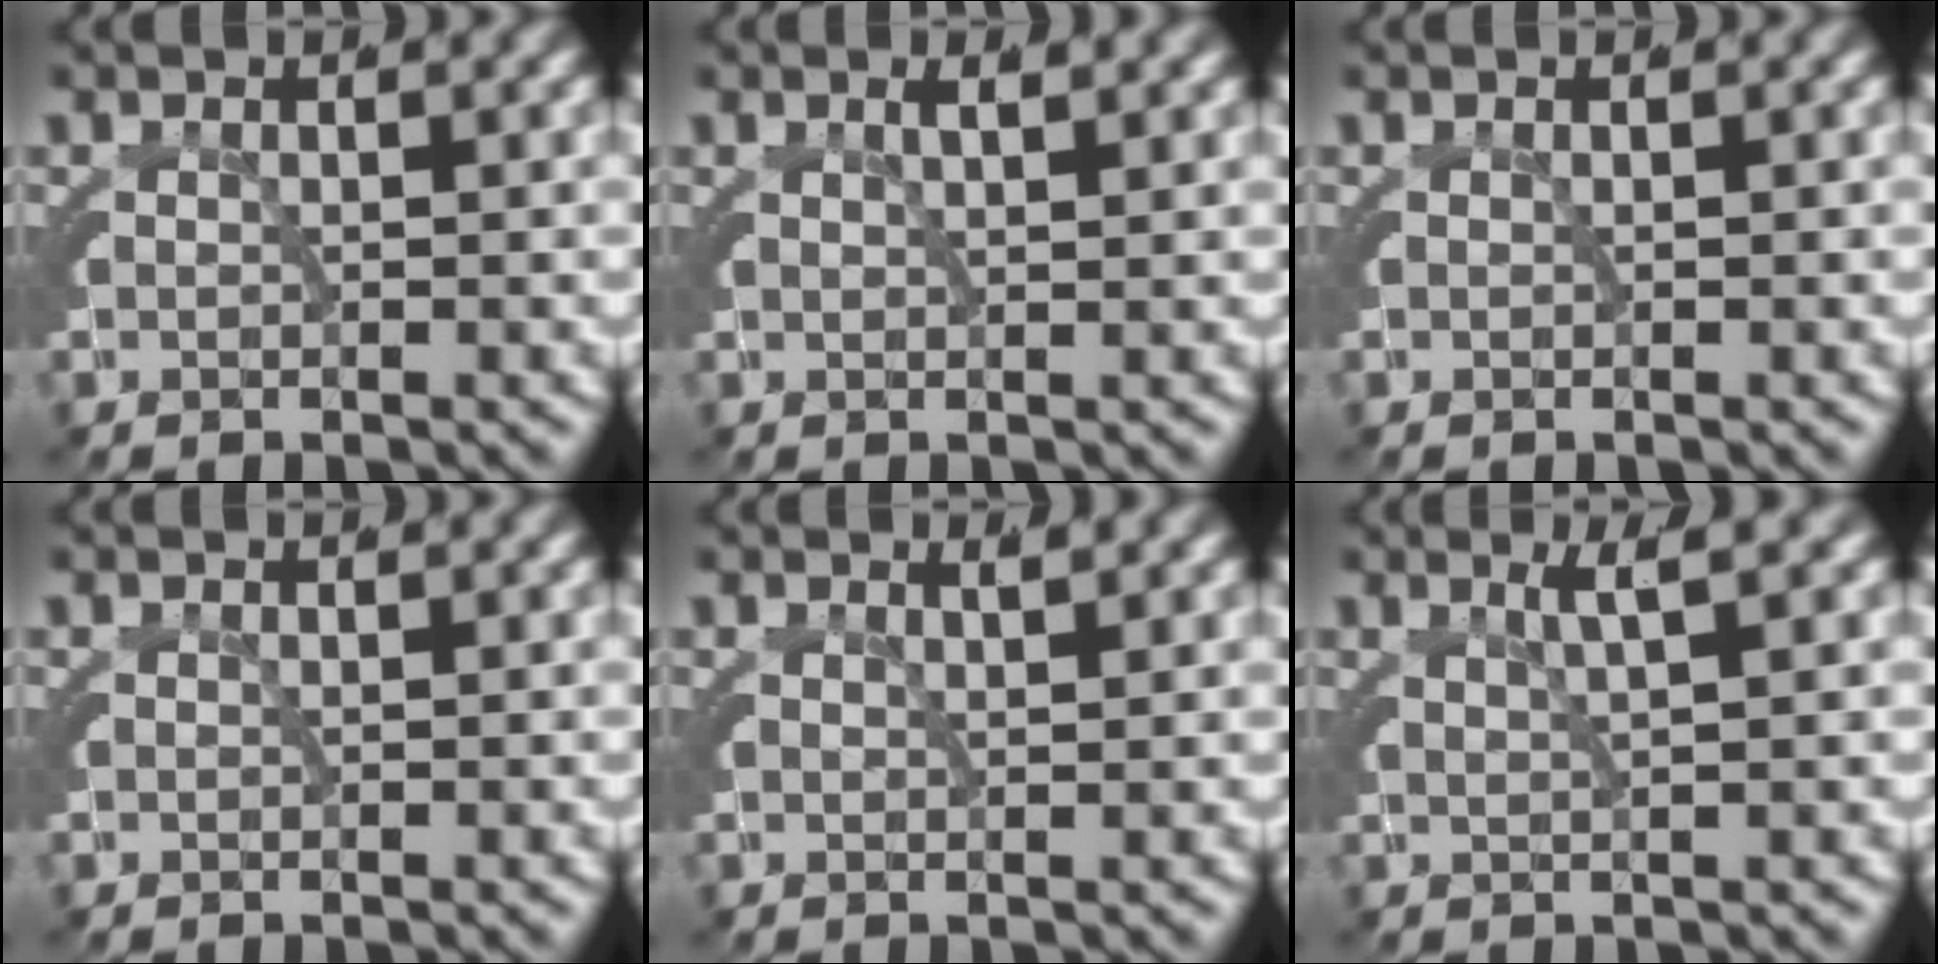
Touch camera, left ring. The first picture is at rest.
{"total": 1.0, "force": [0.7, -0.4, 0.6], "torque": [-0.012, 0.002, 0.013]}
{"total": 0.0}
{"total": 0.0}
{"total": 0.8, "force": [0.7, -0.4, 0.2], "torque": [-0.008, -0.005, 0.017]}
{"total": 2.1, "force": [1.3, -1.2, 1.1], "torque": [-0.016, 0.006, 0.024]}